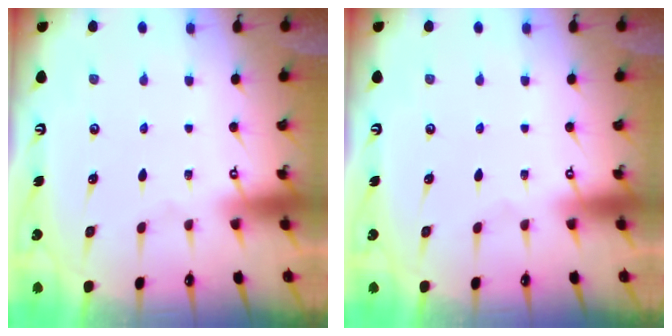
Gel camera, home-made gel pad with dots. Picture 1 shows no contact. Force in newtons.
{"total": 0.0}